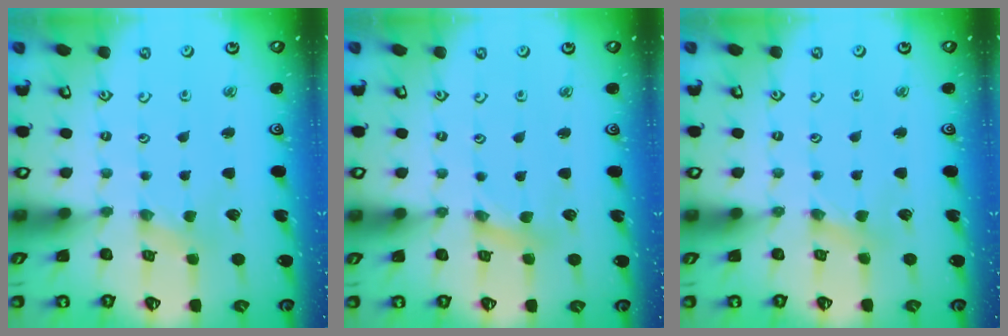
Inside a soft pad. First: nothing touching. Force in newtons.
{"total": 2.9, "press": 2.9, "slide": 0.3}
{"total": 2.1, "press": 2.0, "slide": 0.4}